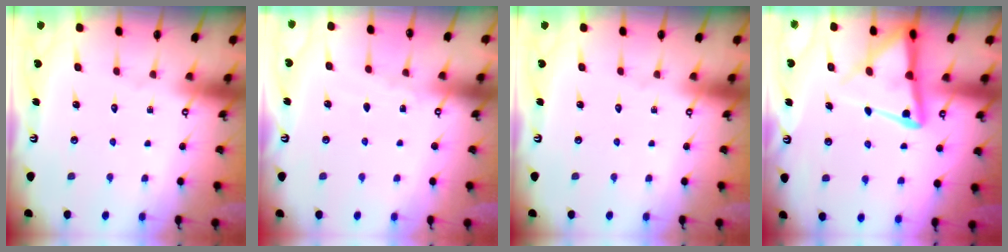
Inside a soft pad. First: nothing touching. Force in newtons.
{"total": 3.2, "press": 3.1, "slide": 0.4}
{"total": 0.0}
{"total": 10.1, "press": 10.0, "slide": 1.1}